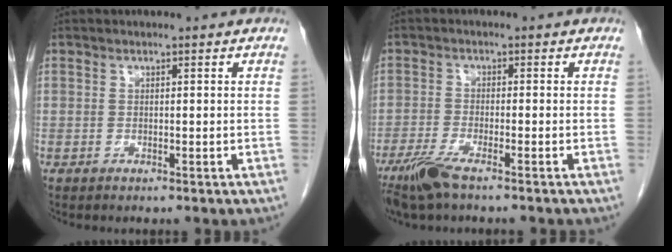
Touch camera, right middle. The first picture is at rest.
{"total": 6.1, "force": [-4.5, 0.7, 4.1], "torque": [-0.082, -0.016, -0.079]}